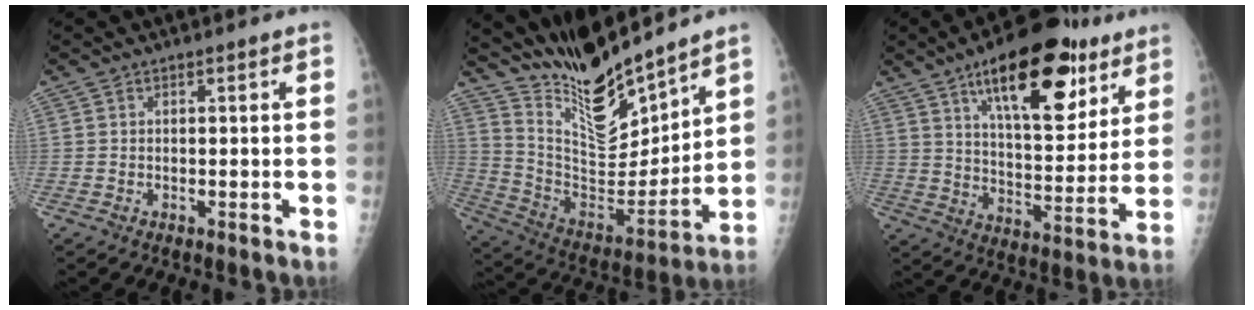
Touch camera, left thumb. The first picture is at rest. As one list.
[{"total": 17.8, "force": [15.7, 3.2, 7.8], "torque": [-0.102, -0.105, 0.295]}, {"total": 22.4, "force": [12.3, 9.1, 16.4], "torque": [-0.206, -0.045, 0.192]}]